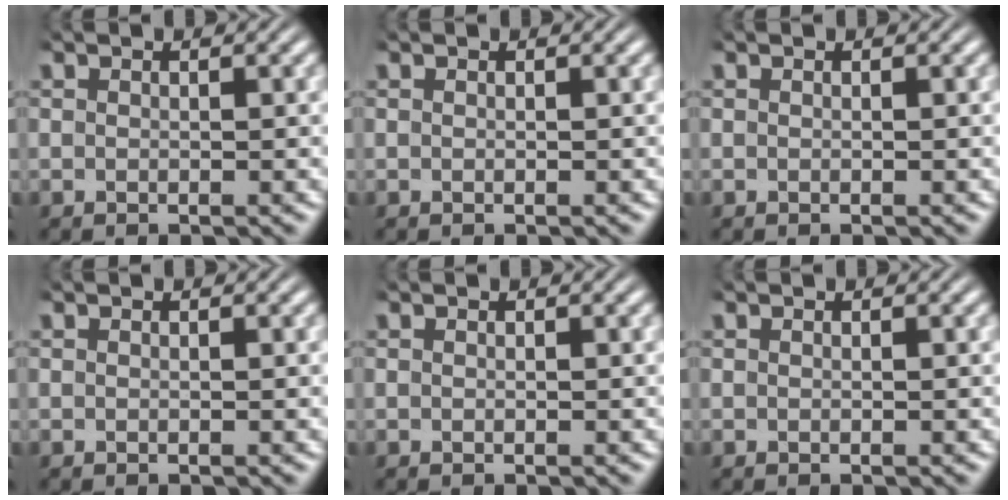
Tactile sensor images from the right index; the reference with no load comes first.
{"total": 1.0, "force": [-0.2, -0.9, -0.3], "torque": [0.011, -0.009, 0.006]}
{"total": 0.0}
{"total": 0.0}
{"total": 0.0}
{"total": 0.0}